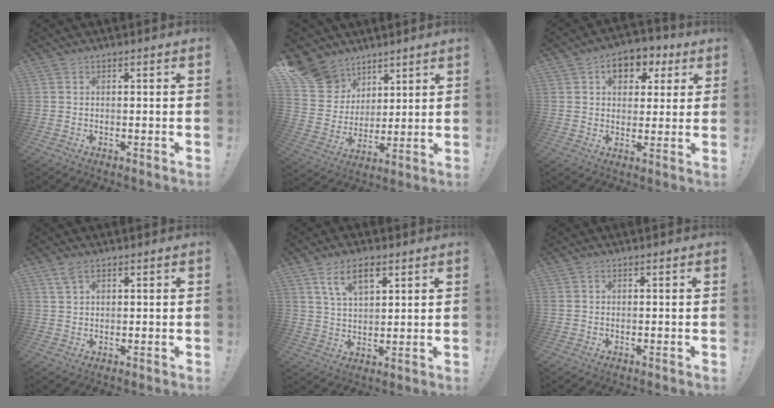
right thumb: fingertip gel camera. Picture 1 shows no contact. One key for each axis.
{"total": 12.3, "fx": 8.2, "fy": 8.9, "fz": 2.4, "tx": -0.053, "ty": -0.058, "tz": 0.168}
{"total": 8.5, "fx": 3.4, "fy": 6.4, "fz": 4.5, "tx": -0.054, "ty": -0.010, "tz": 0.061}
{"total": 3.1, "fx": 2.0, "fy": 1.6, "fz": 1.8, "tx": -0.034, "ty": -0.003, "tz": 0.036}
{"total": 9.1, "fx": 5.0, "fy": 4.4, "fz": 6.2, "tx": -0.115, "ty": -0.004, "tz": 0.092}
{"total": 0.0}